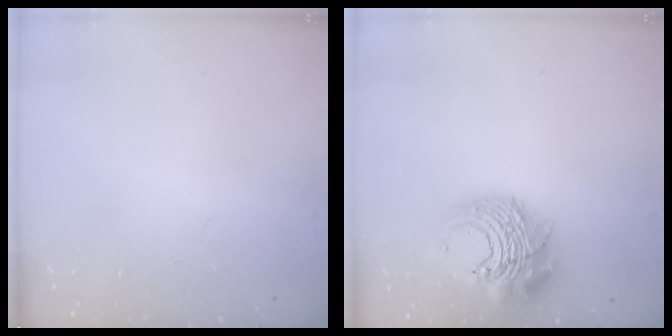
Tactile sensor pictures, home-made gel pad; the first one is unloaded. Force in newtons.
{"total": 15.1, "press": 15.0, "slide": 1.9}